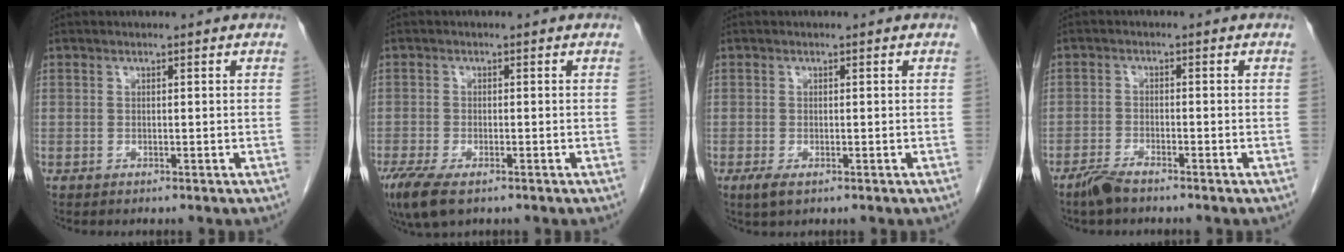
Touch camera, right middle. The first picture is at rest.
{"total": 6.5, "force": [-4.3, 2.2, 4.4], "torque": [-0.085, -0.017, -0.072]}
{"total": 1.9, "force": [-1.0, 0.7, 1.5], "torque": [-0.032, -0.004, -0.016]}
{"total": 3.2, "force": [-2.7, 0.5, 1.7], "torque": [-0.041, -0.005, -0.052]}